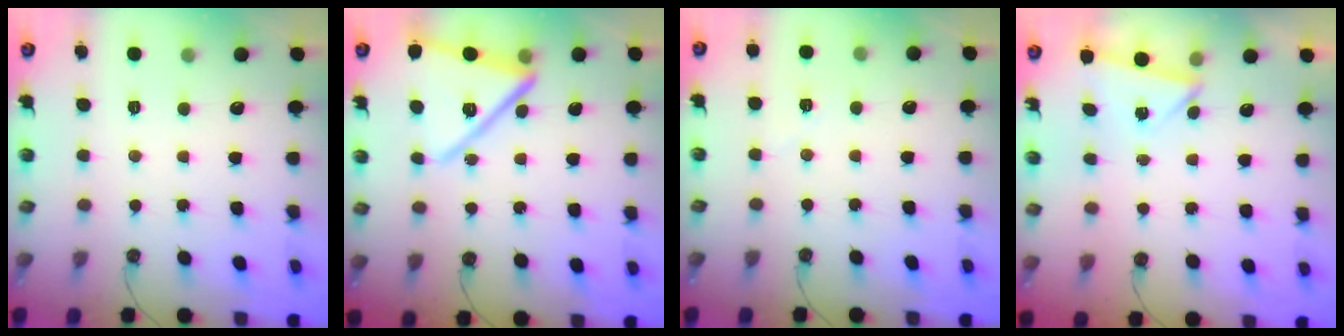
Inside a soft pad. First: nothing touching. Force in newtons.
{"total": 15.1, "press": 15.1, "slide": 1.3}
{"total": 3.7, "press": 3.3, "slide": 1.5}
{"total": 2.0, "press": 1.9, "slide": 0.7}